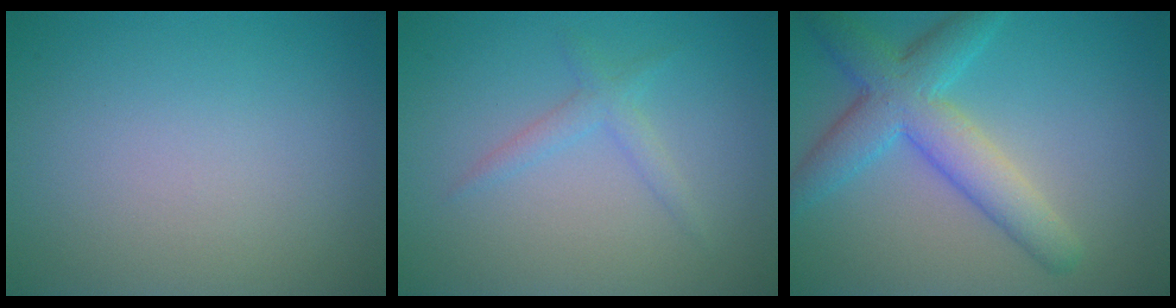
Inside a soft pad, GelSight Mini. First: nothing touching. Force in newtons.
{"total": 1.6, "press": 1.6, "slide": 0.1}
{"total": 6.0, "press": 6.0, "slide": 0.2}